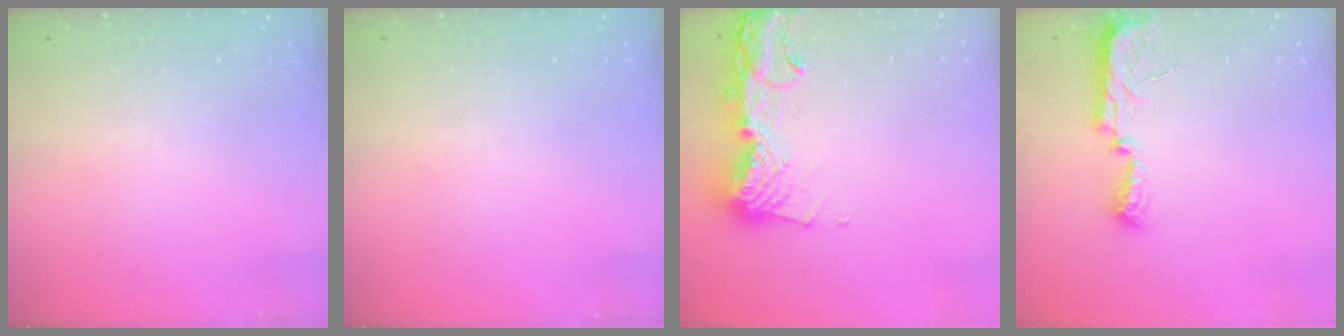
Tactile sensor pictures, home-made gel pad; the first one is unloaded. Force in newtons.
{"total": 0.0}
{"total": 15.5, "press": 15.4, "slide": 1.5}
{"total": 7.9, "press": 7.8, "slide": 0.8}